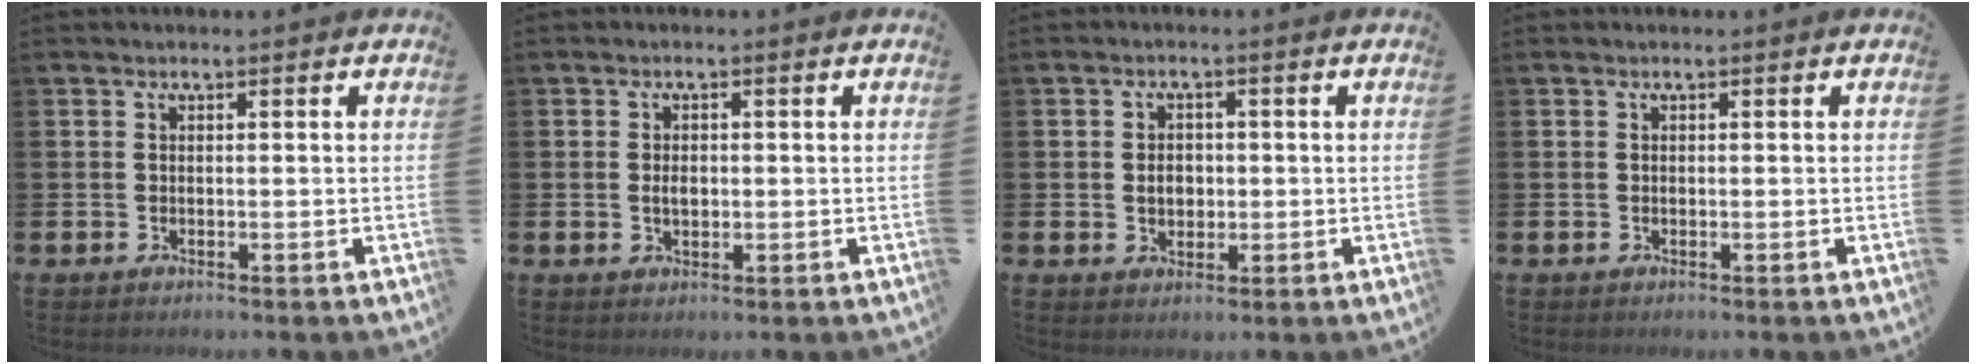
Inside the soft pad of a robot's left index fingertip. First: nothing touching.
{"total": 2.0, "force": [0.0, 1.2, 1.5], "torque": [-0.015, 0.000, -0.005]}
{"total": 2.8, "force": [0.0, 2.2, 1.6], "torque": [-0.020, 0.003, -0.007]}
{"total": 0.0}